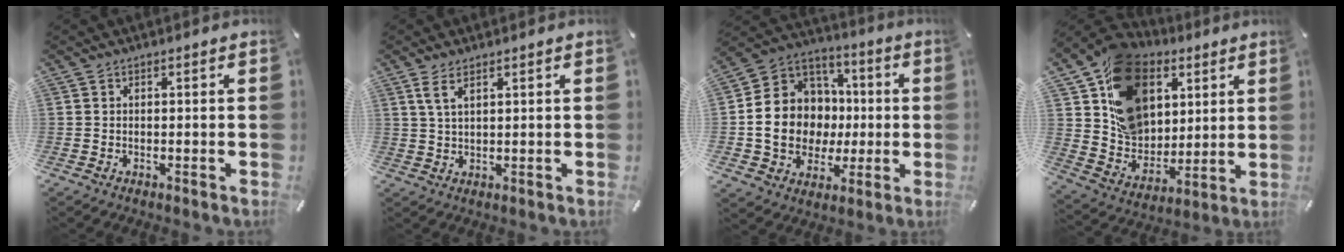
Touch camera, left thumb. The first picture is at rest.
{"total": 3.8, "force": [2.1, 1.4, 2.9], "torque": [-0.062, 0.000, 0.038]}
{"total": 16.0, "force": [-2.0, 14.3, 6.7], "torque": [-0.147, 0.009, -0.026]}
{"total": 19.0, "force": [8.0, 14.6, 9.1], "torque": [-0.163, -0.029, 0.157]}